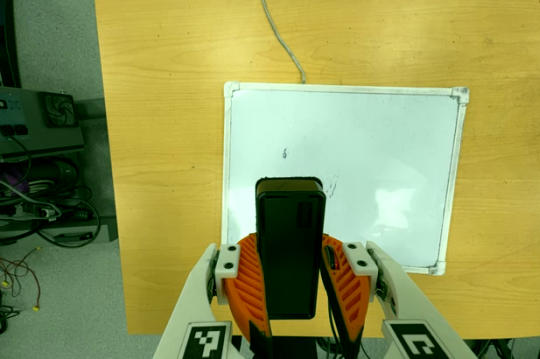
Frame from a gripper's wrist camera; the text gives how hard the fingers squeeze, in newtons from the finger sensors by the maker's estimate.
{"total": 6.4, "left": 5.6, "right": 7.3}